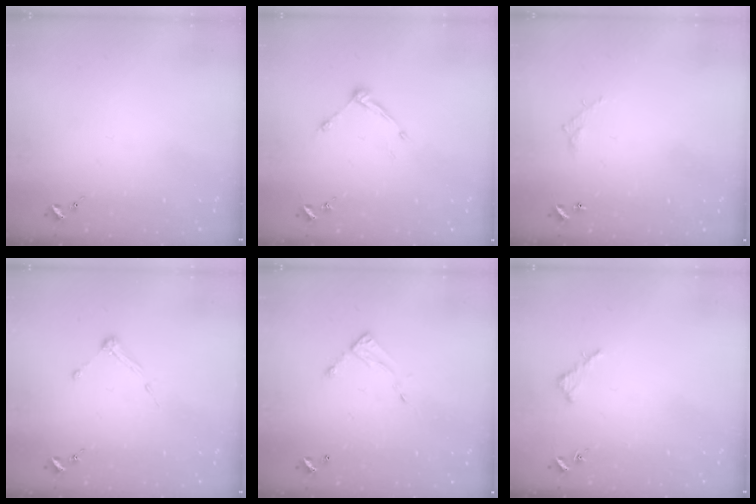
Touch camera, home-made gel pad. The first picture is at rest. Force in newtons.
{"total": 7.3, "press": 7.3, "slide": 0.5}
{"total": 3.8, "press": 3.8, "slide": 0.2}
{"total": 4.4, "press": 4.3, "slide": 0.5}
{"total": 5.5, "press": 5.5, "slide": 0.3}
{"total": 2.6, "press": 2.6, "slide": 0.2}